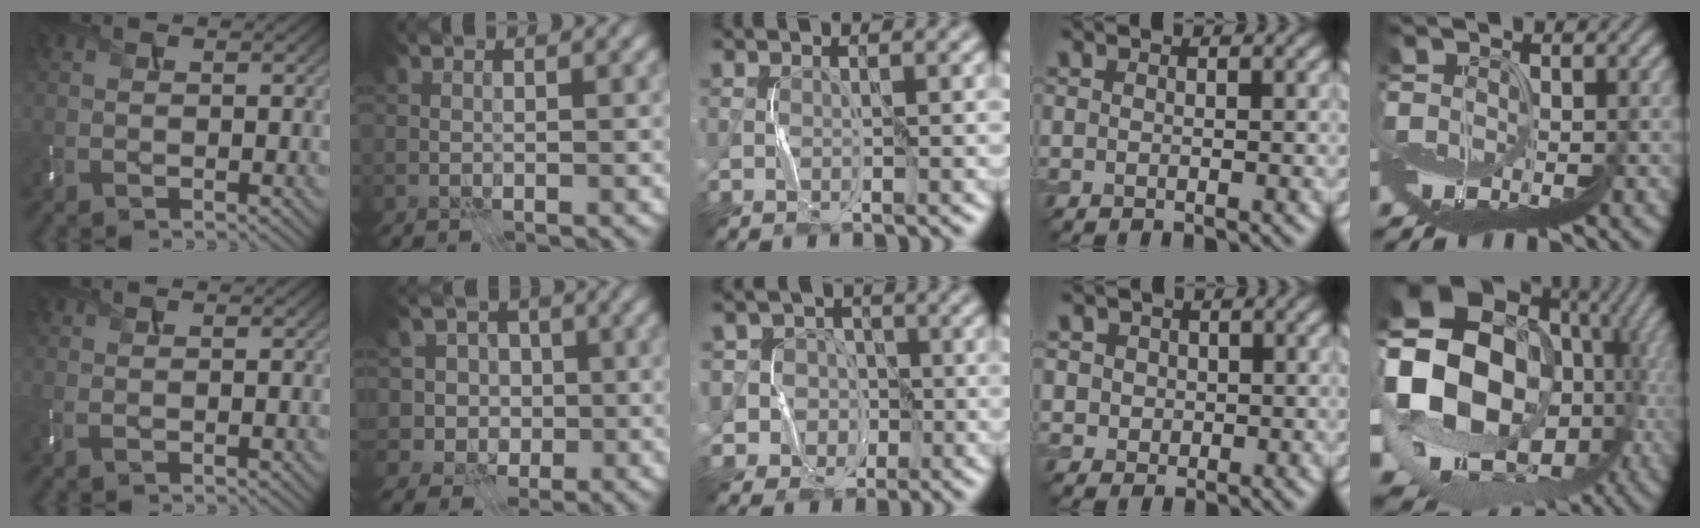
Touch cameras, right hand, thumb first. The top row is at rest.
{"thumb": {"total": 0.9, "force": [0.5, 0.3, 0.7], "torque": [-0.022, 0.003, 0.009]}, "index": {"total": 5.3, "force": [1.1, 4.9, 1.8], "torque": [-0.010, 0.006, -0.001]}, "middle": {"total": 6.0, "force": [-1.2, 5.8, 0.8], "torque": [-0.007, 0.025, -0.052]}, "ring": {"total": 2.6, "force": [0.8, 2.3, 1.0], "torque": [-0.012, 0.010, 0.014]}, "little": {"total": 15.0, "force": [-0.4, 12.9, 7.6], "torque": [-0.142, 0.006, -0.018]}}